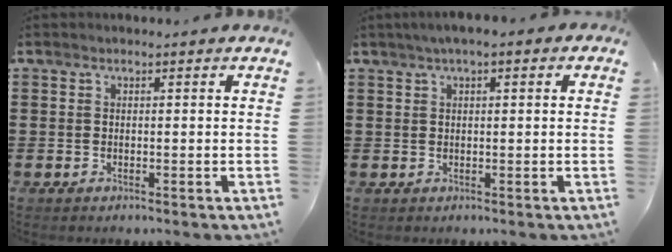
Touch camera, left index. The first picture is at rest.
{"total": 1.8, "force": [0.7, 0.5, 1.6], "torque": [-0.031, 0.006, 0.010]}